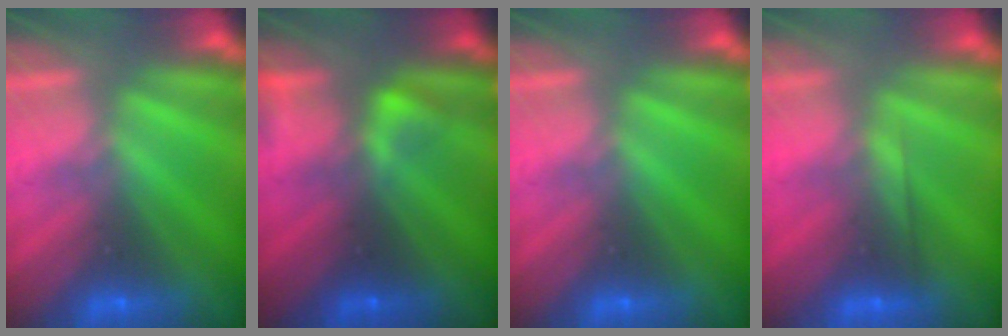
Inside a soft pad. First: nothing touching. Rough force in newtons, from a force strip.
{"total": 2.4}
{"total": 0.0}
{"total": 1.9}